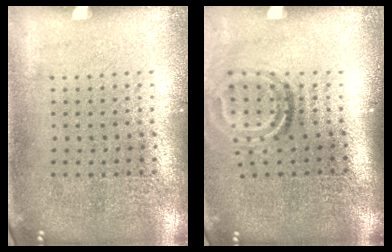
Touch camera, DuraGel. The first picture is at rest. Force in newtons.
{"total": 1.9, "press": 1.2, "slide": 1.5}